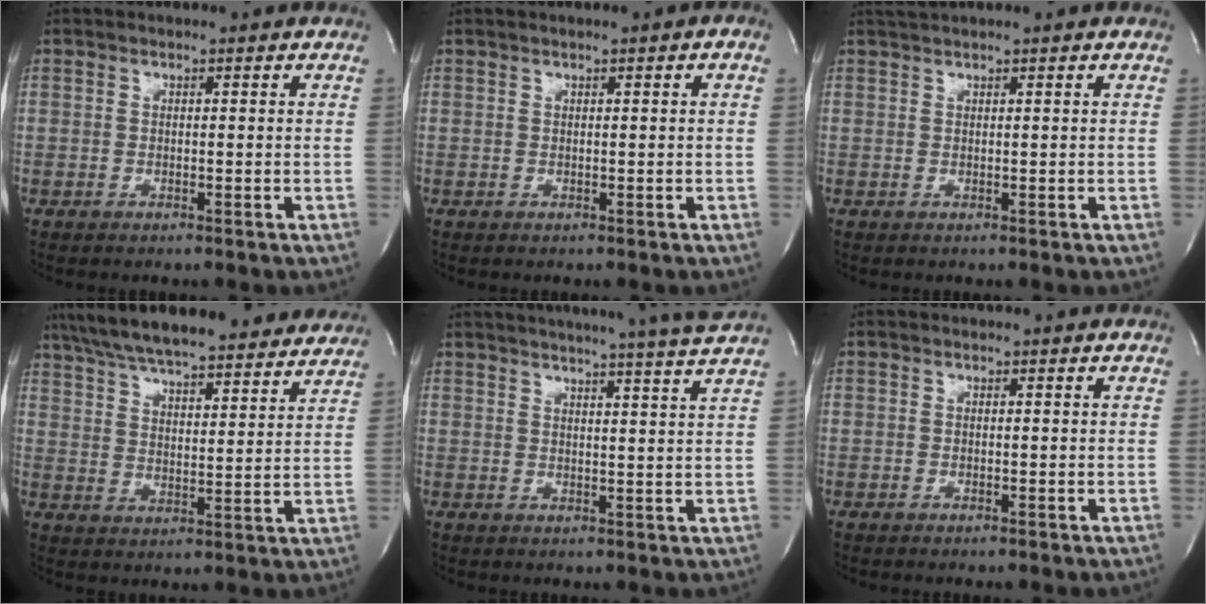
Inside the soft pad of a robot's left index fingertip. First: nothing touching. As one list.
[{"total": 1.6, "force": [0.6, 0.2, 1.5], "torque": [-0.023, 0.010, 0.008]}, {"total": 1.6, "force": [1.4, -0.4, 0.6], "torque": [-0.014, 0.011, 0.031]}, {"total": 25.2, "force": [22.0, 4.8, 11.3], "torque": [-0.191, 0.025, 0.303]}, {"total": 15.6, "force": [14.0, -1.7, 6.5], "torque": [-0.110, -0.031, 0.175]}, {"total": 0.0}]